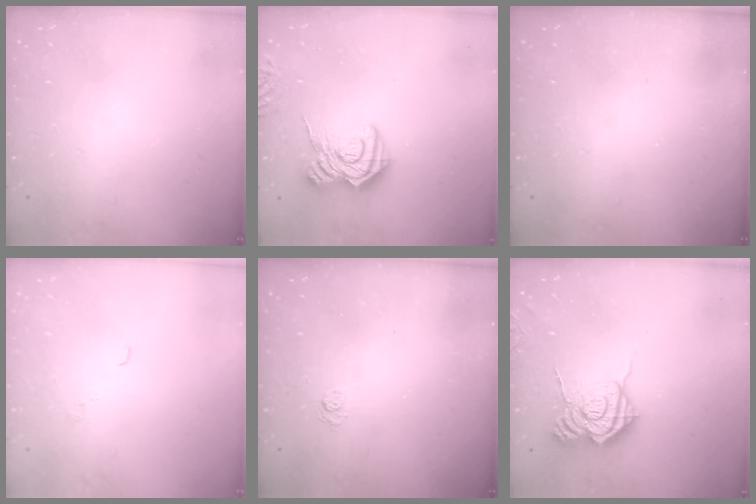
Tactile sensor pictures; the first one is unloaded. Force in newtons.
{"total": 14.9, "press": 14.8, "slide": 1.4}
{"total": 2.3, "press": 2.2, "slide": 0.7}
{"total": 1.8, "press": 1.3, "slide": 1.2}
{"total": 2.6, "press": 2.3, "slide": 1.3}
{"total": 15.7, "press": 15.6, "slide": 1.9}